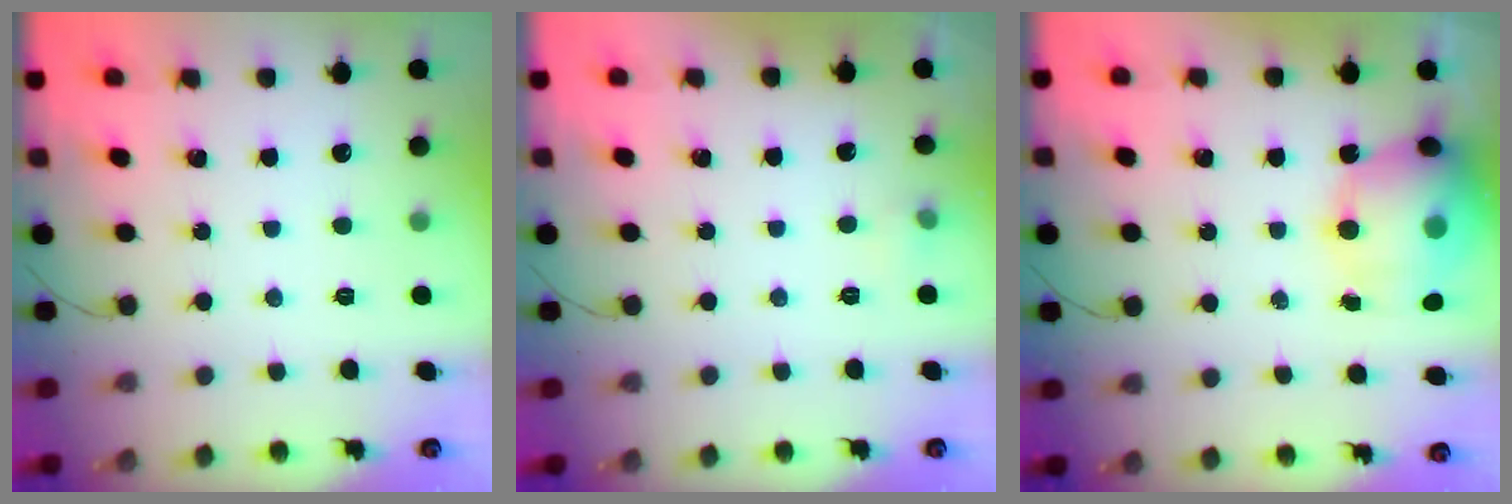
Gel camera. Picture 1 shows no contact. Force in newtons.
{"total": 3.7, "press": 3.4, "slide": 1.3}
{"total": 18.0, "press": 17.5, "slide": 4.2}